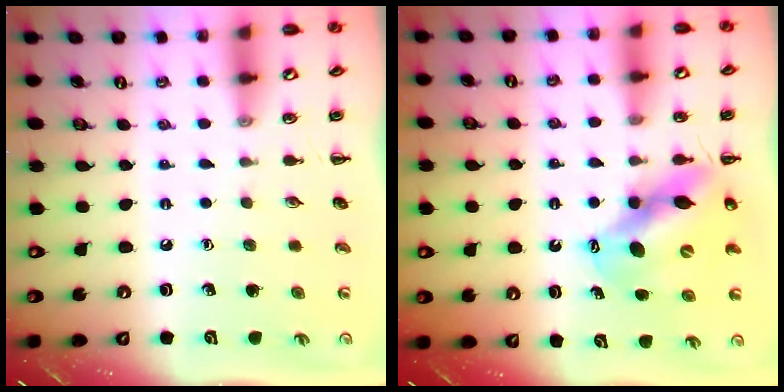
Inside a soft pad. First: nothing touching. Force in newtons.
{"total": 11.8, "press": 11.3, "slide": 3.2}